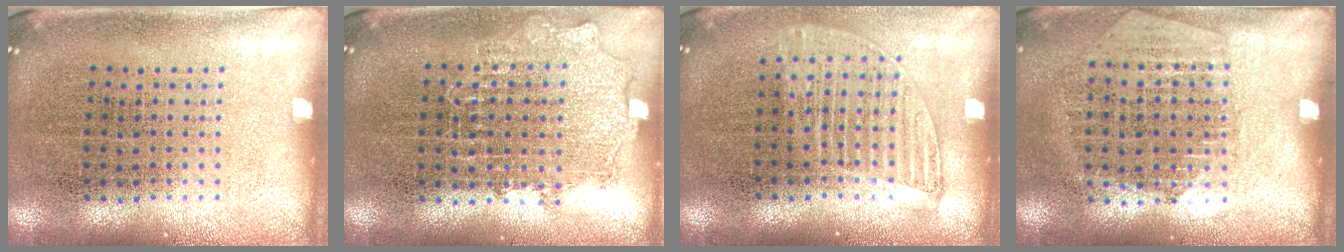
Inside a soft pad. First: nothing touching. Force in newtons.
{"total": 0.9, "press": 0.8, "slide": 0.2}
{"total": 1.3, "press": 1.1, "slide": 0.6}
{"total": 1.2, "press": 1.1, "slide": 0.4}